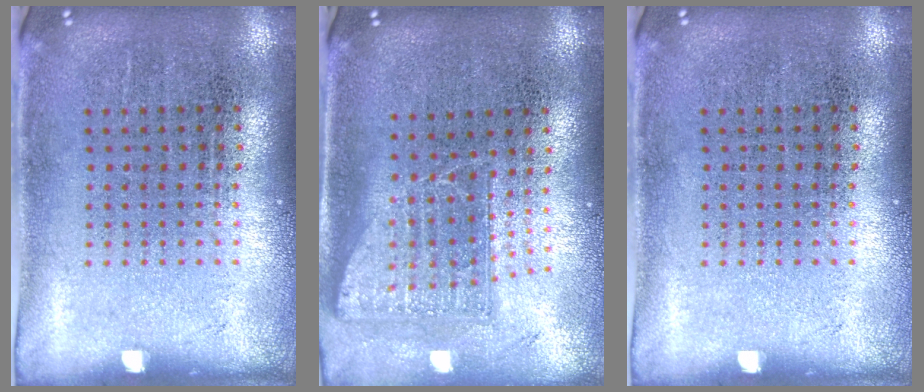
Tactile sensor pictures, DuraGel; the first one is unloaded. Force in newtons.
{"total": 1.7, "press": 1.3, "slide": 1.1}
{"total": 0.0}